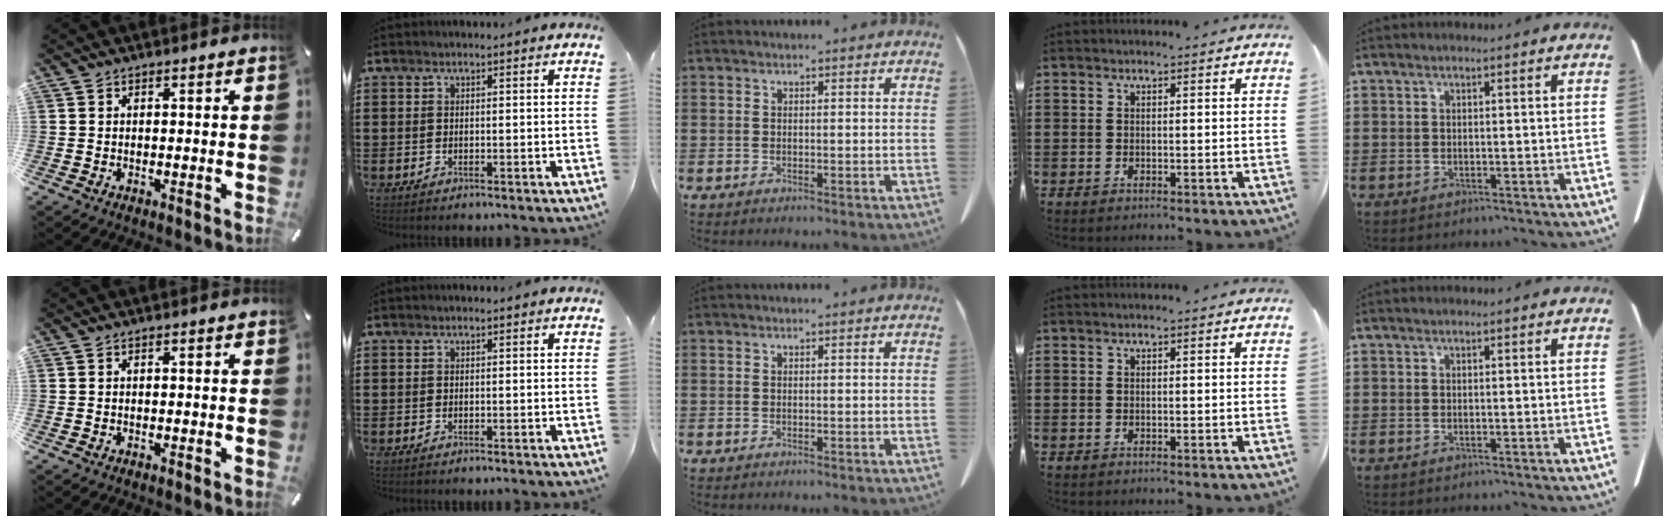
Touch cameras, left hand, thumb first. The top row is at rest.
{}